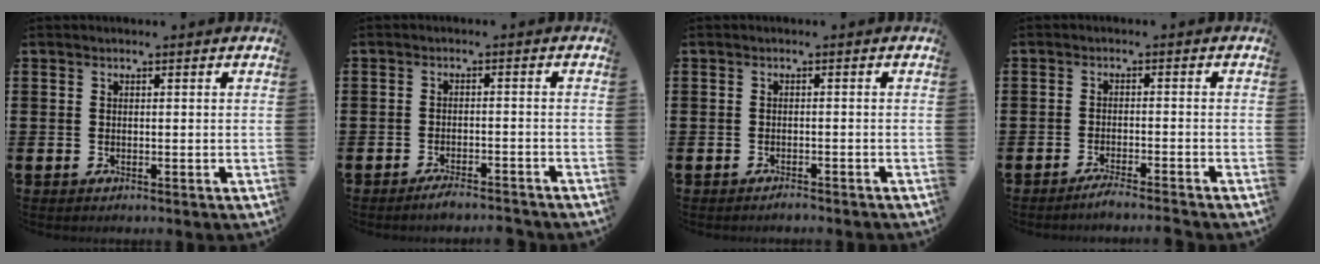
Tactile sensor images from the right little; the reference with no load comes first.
{"total": 2.3, "force": [-2.1, 0.1, 0.9], "torque": [-0.014, 0.006, -0.041]}
{"total": 0.8, "force": [-0.8, 0.1, 0.2], "torque": [-0.006, -0.003, -0.016]}
{"total": 2.2, "force": [-2.0, -0.2, 1.0], "torque": [-0.014, 0.003, -0.037]}